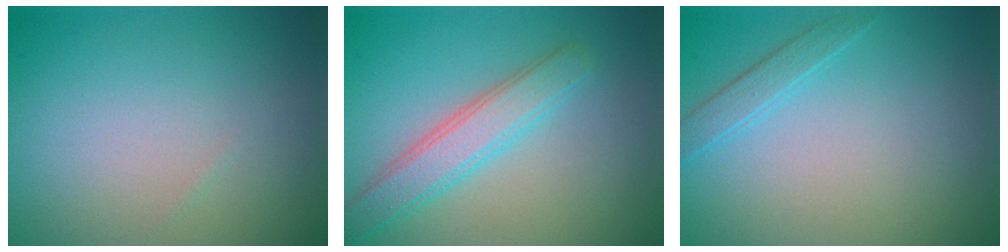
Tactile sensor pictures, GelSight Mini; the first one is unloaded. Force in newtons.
{"total": 3.7, "press": 3.7, "slide": 0.1}
{"total": 1.4, "press": 1.4, "slide": 0.1}